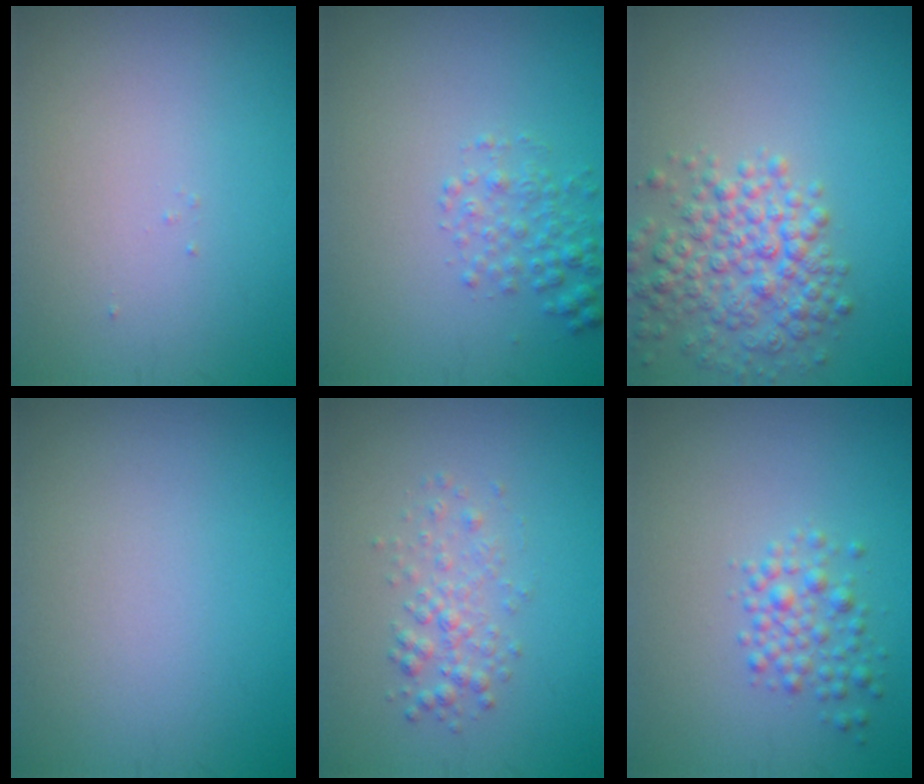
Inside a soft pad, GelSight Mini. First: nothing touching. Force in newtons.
{"total": 2.0, "press": 2.0, "slide": 0.1}
{"total": 5.0, "press": 5.0, "slide": 0.2}
{"total": 0.0}
{"total": 2.1, "press": 2.1, "slide": 0.0}
{"total": 2.3, "press": 2.3, "slide": 0.1}